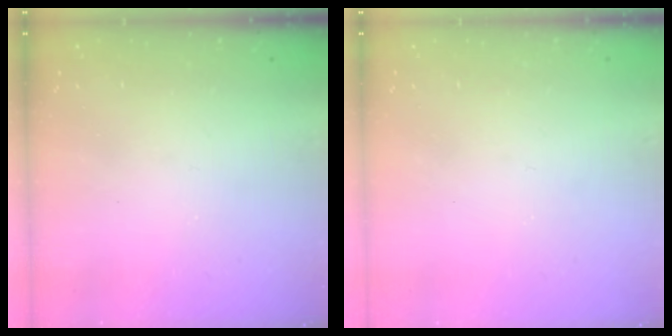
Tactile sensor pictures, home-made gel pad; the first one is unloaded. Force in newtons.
{"total": 0.7, "press": 0.7, "slide": 0.1}